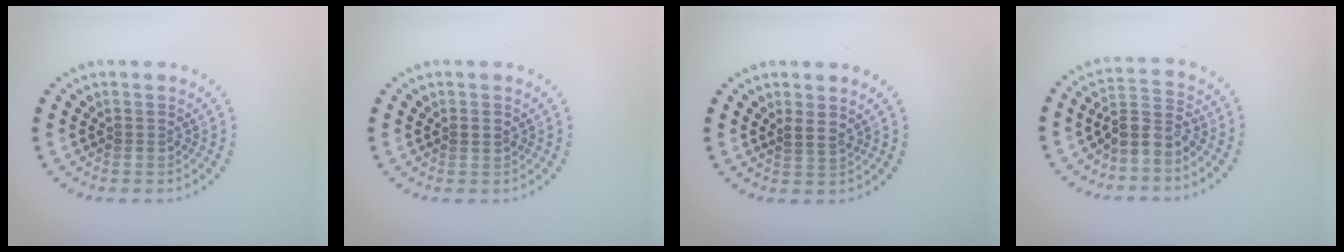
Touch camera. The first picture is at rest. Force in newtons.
{"total": 1.1, "press": 1.1, "slide": 0.1}
{"total": 1.2, "press": 0.8, "slide": 0.8}
{"total": 3.0, "press": 2.4, "slide": 1.8}